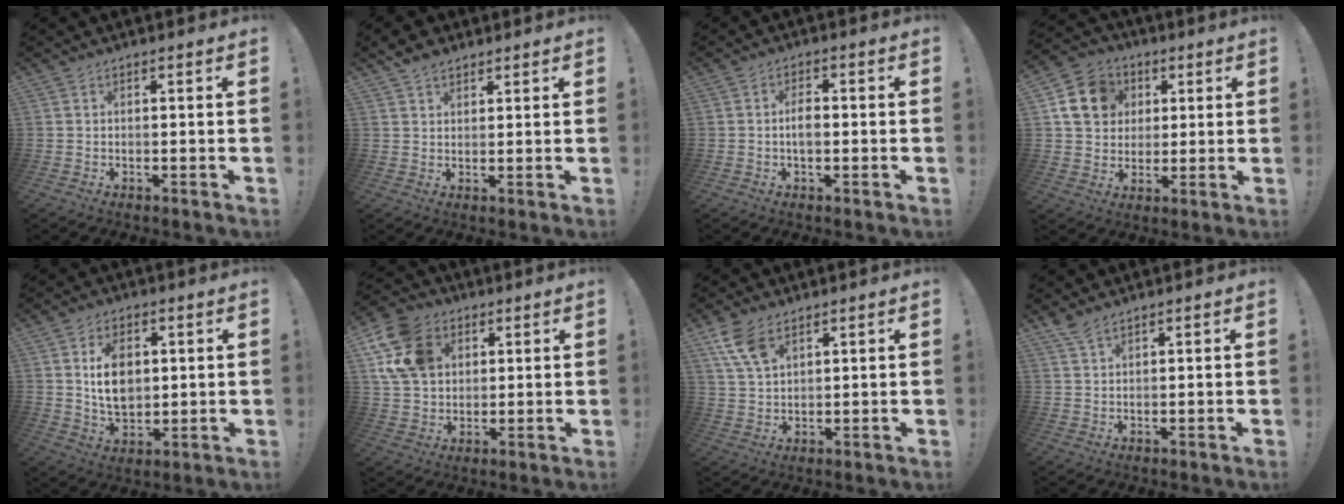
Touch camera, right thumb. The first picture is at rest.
{"total": 4.2, "force": [3.2, 2.4, 1.3], "torque": [-0.019, -0.014, 0.060]}
{"total": 4.0, "force": [-0.6, 2.0, 3.4], "torque": [-0.056, 0.000, -0.018]}
{"total": 13.8, "force": [4.0, 11.7, 6.1], "torque": [-0.083, 0.000, 0.086]}
{"total": 10.6, "force": [2.2, 7.2, 7.5], "torque": [-0.117, -0.001, 0.037]}
{"total": 16.1, "force": [5.3, 12.6, 8.5], "torque": [-0.147, -0.013, 0.108]}
{"total": 9.0, "force": [5.2, 4.8, 5.5], "torque": [-0.103, -0.015, 0.104]}
{"total": 3.5, "force": [3.0, 0.8, 1.6], "torque": [-0.030, -0.017, 0.055]}